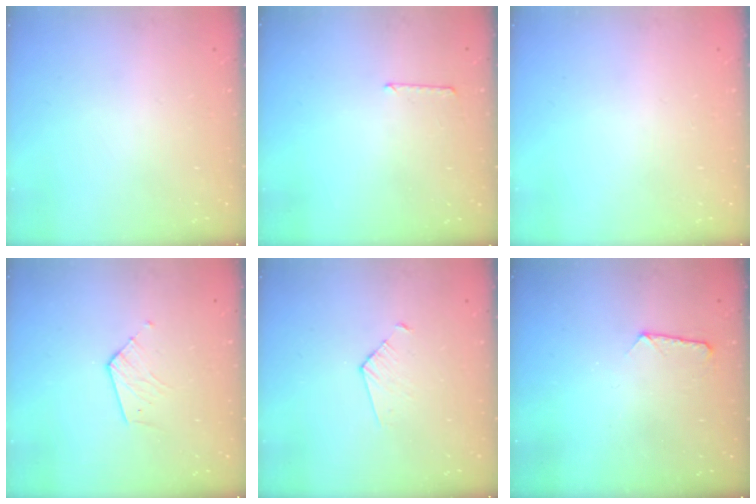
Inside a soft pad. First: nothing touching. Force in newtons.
{"total": 4.3, "press": 4.3, "slide": 0.4}
{"total": 0.0}
{"total": 5.6, "press": 5.6, "slide": 0.6}
{"total": 3.8, "press": 3.8, "slide": 0.3}
{"total": 8.1, "press": 8.1, "slide": 0.6}